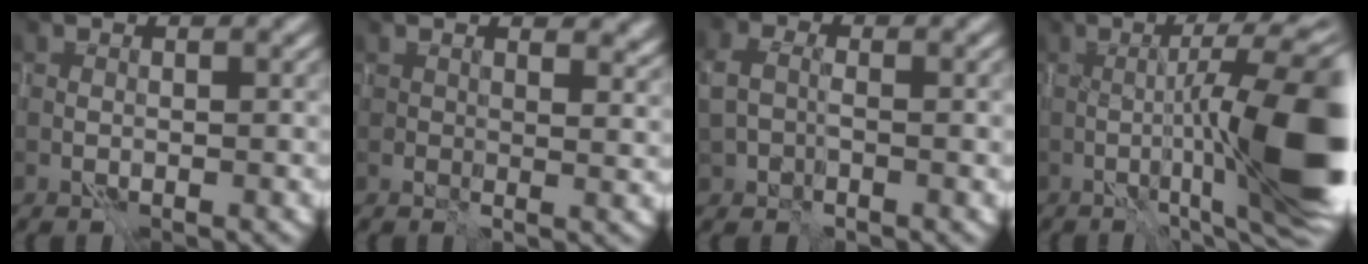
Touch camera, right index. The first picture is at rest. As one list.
[{"total": 3.3, "force": [2.2, 1.7, 1.8], "torque": [-0.020, -0.011, 0.039]}, {"total": 3.1, "force": [-0.3, 2.2, 2.2], "torque": [-0.048, 0.003, -0.002]}, {"total": 11.4, "force": [-3.2, 0.3, 11.0], "torque": [-0.148, 0.001, -0.031]}]